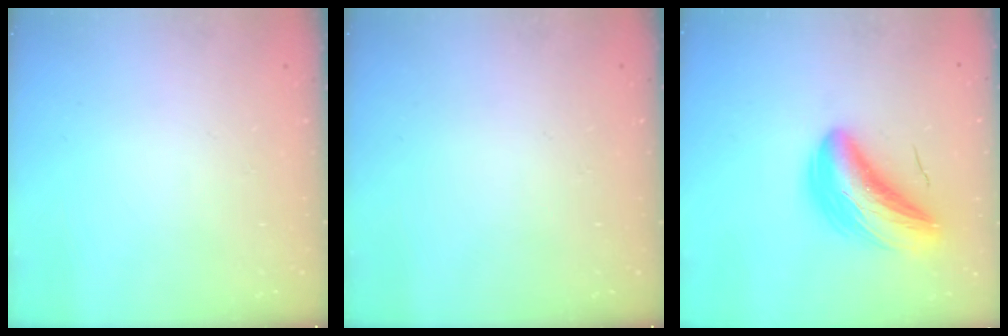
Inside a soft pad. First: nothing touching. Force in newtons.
{"total": 0.0}
{"total": 11.9, "press": 11.6, "slide": 2.6}